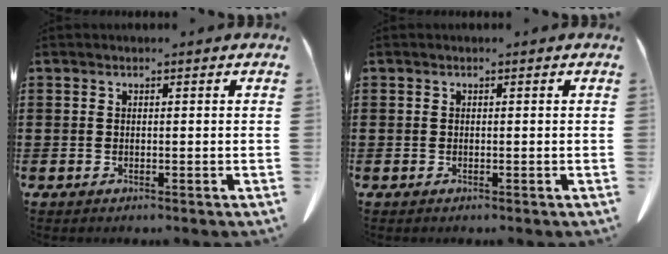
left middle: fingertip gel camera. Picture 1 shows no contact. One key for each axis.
{"total": 0.0}